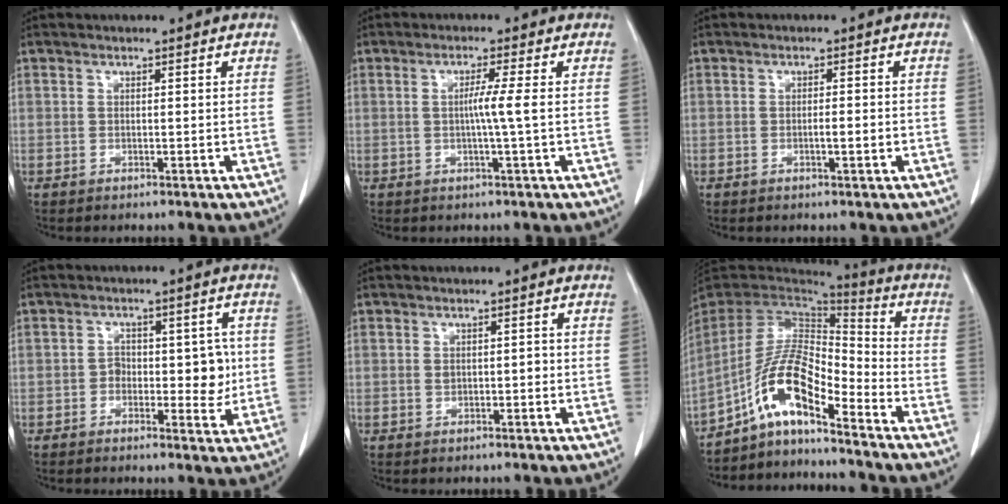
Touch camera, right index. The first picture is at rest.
{"total": 3.2, "force": [-0.1, -1.1, 3.0], "torque": [-0.054, -0.003, -0.004]}
{"total": 1.8, "force": [-0.5, 0.1, 1.7], "torque": [-0.029, 0.002, -0.008]}
{"total": 5.8, "force": [-0.7, 3.4, 4.6], "torque": [-0.043, 0.010, -0.009]}
{"total": 1.4, "force": [-0.1, 0.8, 1.1], "torque": [-0.020, 0.008, 0.003]}
{"total": 10.9, "force": [-6.9, 2.3, 8.2], "torque": [-0.166, 0.020, -0.127]}